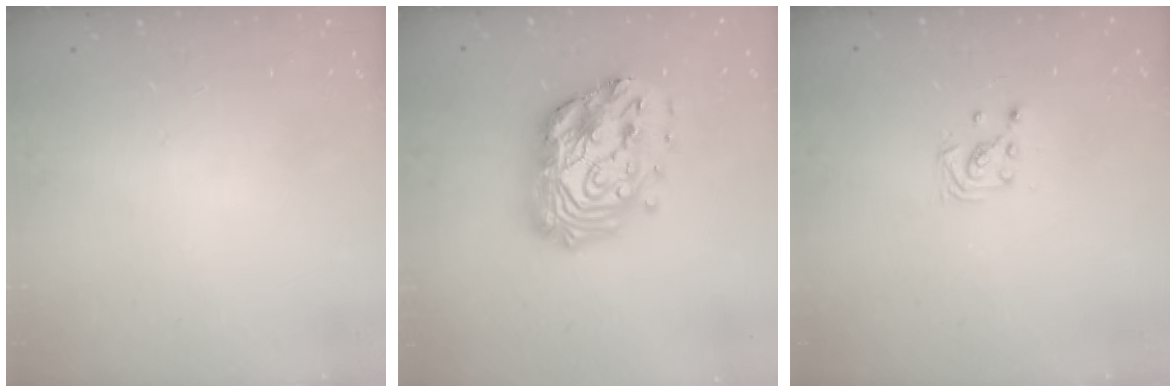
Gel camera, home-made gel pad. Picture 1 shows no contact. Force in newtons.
{"total": 21.7, "press": 21.5, "slide": 2.2}
{"total": 2.9, "press": 2.9, "slide": 0.3}